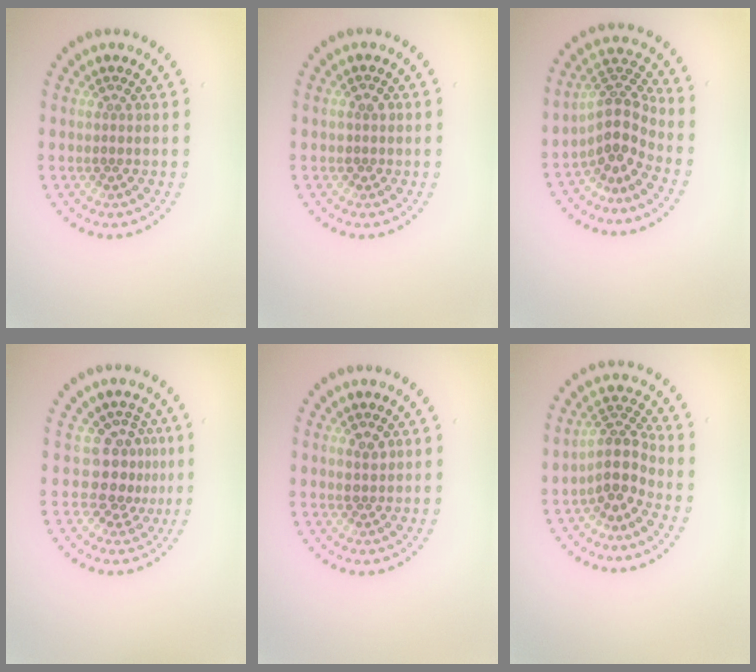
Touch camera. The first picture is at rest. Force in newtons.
{"total": 1.0, "press": 0.9, "slide": 0.4}
{"total": 3.7, "press": 2.7, "slide": 2.5}
{"total": 3.4, "press": 2.4, "slide": 2.4}
{"total": 1.4, "press": 1.4, "slide": 0.2}
{"total": 3.4, "press": 2.6, "slide": 2.1}